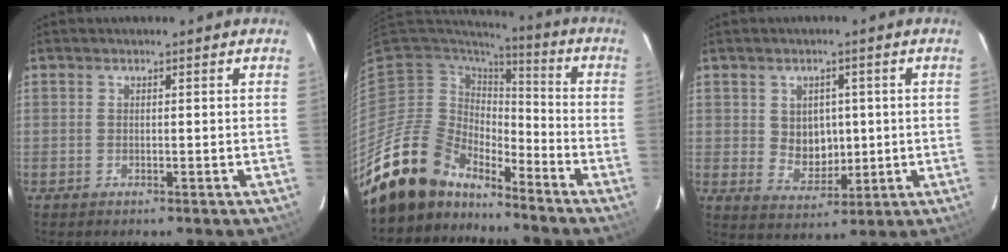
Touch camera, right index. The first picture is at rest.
{"total": 15.1, "force": [-13.4, 6.4, 2.5], "torque": [-0.070, 0.017, -0.240]}
{"total": 6.5, "force": [0.6, 5.5, 3.4], "torque": [-0.060, 0.003, 0.024]}